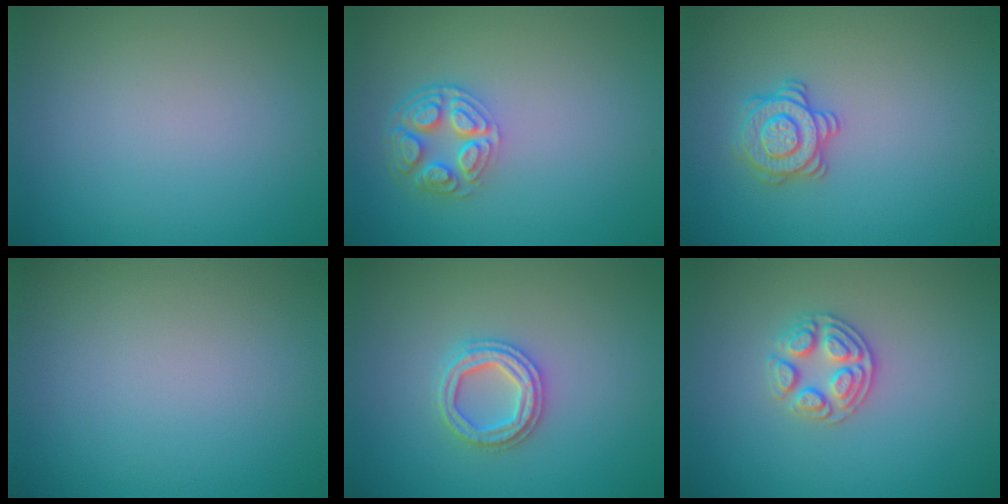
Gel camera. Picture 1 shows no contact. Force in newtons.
{"total": 4.5, "press": 3.5, "slide": 2.9}
{"total": 2.8, "press": 2.8, "slide": 0.4}
{"total": 0.0}
{"total": 2.7, "press": 2.6, "slide": 0.7}
{"total": 2.7, "press": 2.6, "slide": 0.8}